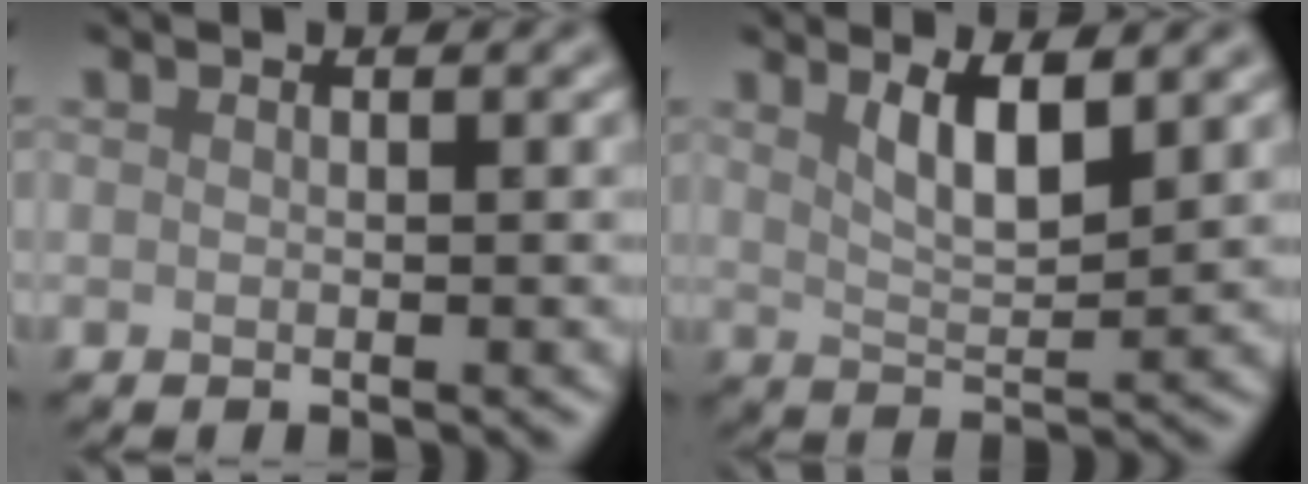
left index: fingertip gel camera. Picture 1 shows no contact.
{"total": 3.6, "force": [1.7, 1.0, 3.0], "torque": [-0.060, -0.006, 0.037]}